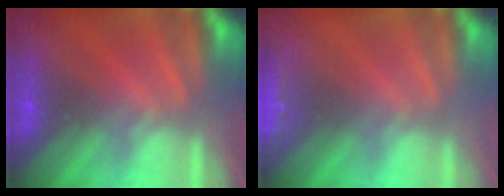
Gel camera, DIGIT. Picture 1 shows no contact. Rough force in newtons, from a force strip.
{"total": 2.4}